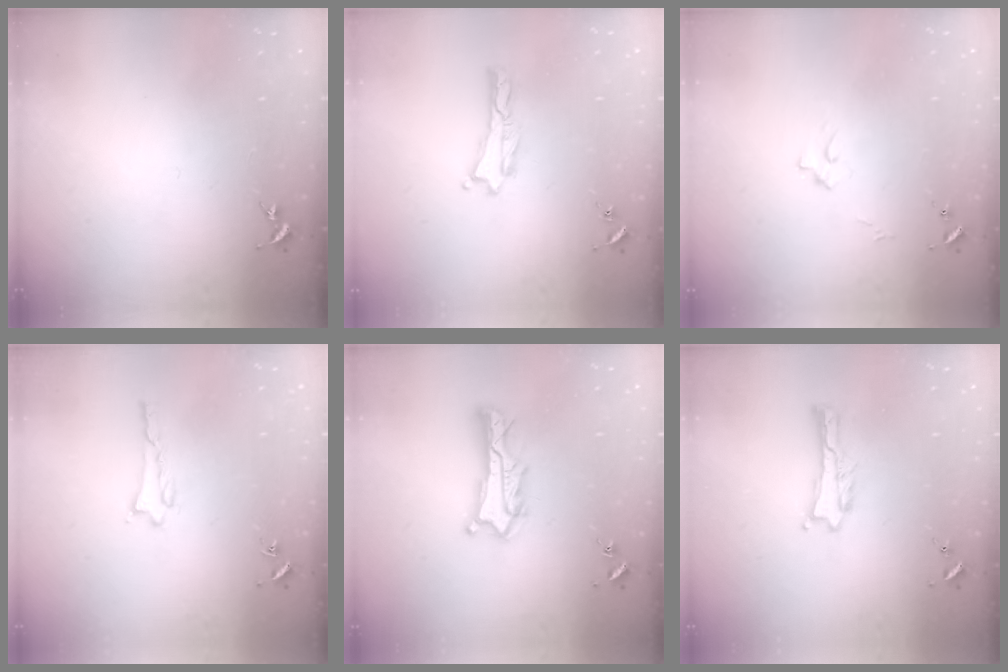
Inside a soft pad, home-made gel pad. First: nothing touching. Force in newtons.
{"total": 0.0}
{"total": 2.7, "press": 2.7, "slide": 0.3}
{"total": 1.4, "press": 1.4, "slide": 0.2}
{"total": 5.0, "press": 4.9, "slide": 0.5}
{"total": 0.0}